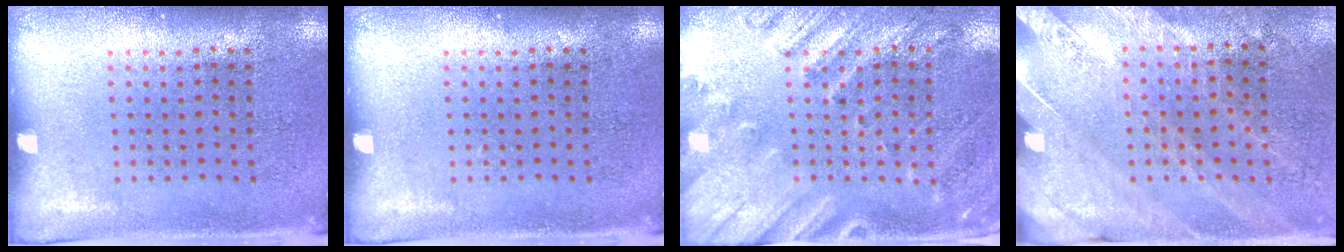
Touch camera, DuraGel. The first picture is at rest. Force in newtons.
{"total": 0.0}
{"total": 2.4, "press": 1.9, "slide": 1.5}
{"total": 2.5, "press": 2.3, "slide": 0.8}